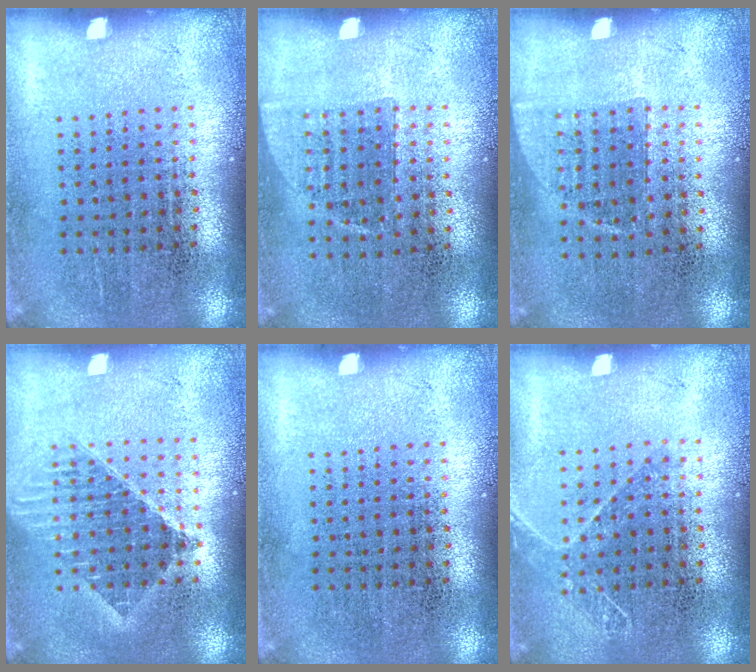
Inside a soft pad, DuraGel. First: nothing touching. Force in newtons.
{"total": 0.8, "press": 0.7, "slide": 0.3}
{"total": 0.8, "press": 0.7, "slide": 0.3}
{"total": 1.5, "press": 1.3, "slide": 0.8}
{"total": 0.0}
{"total": 1.1, "press": 0.9, "slide": 0.5}